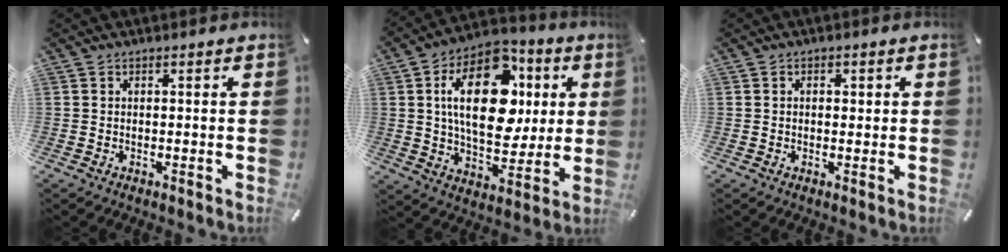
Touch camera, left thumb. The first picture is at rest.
{"total": 22.2, "force": [5.3, 13.7, 16.7], "torque": [-0.292, -0.004, 0.086]}
{"total": 1.2, "force": [0.1, 1.0, 0.7], "torque": [-0.006, 0.003, -0.003]}